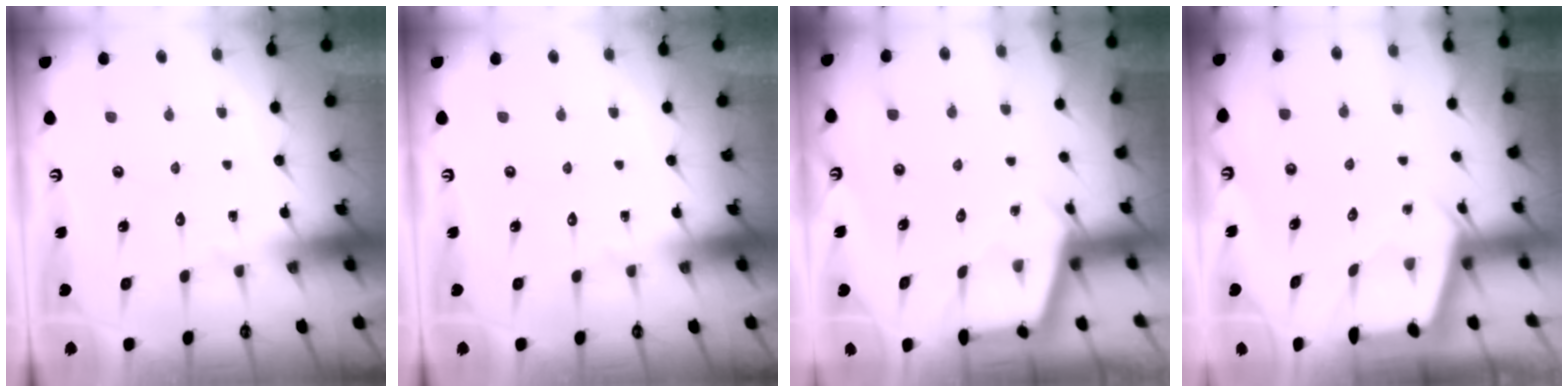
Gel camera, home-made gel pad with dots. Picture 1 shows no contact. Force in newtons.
{"total": 0.0}
{"total": 2.7, "press": 2.7, "slide": 0.3}
{"total": 2.2, "press": 2.2, "slide": 0.4}